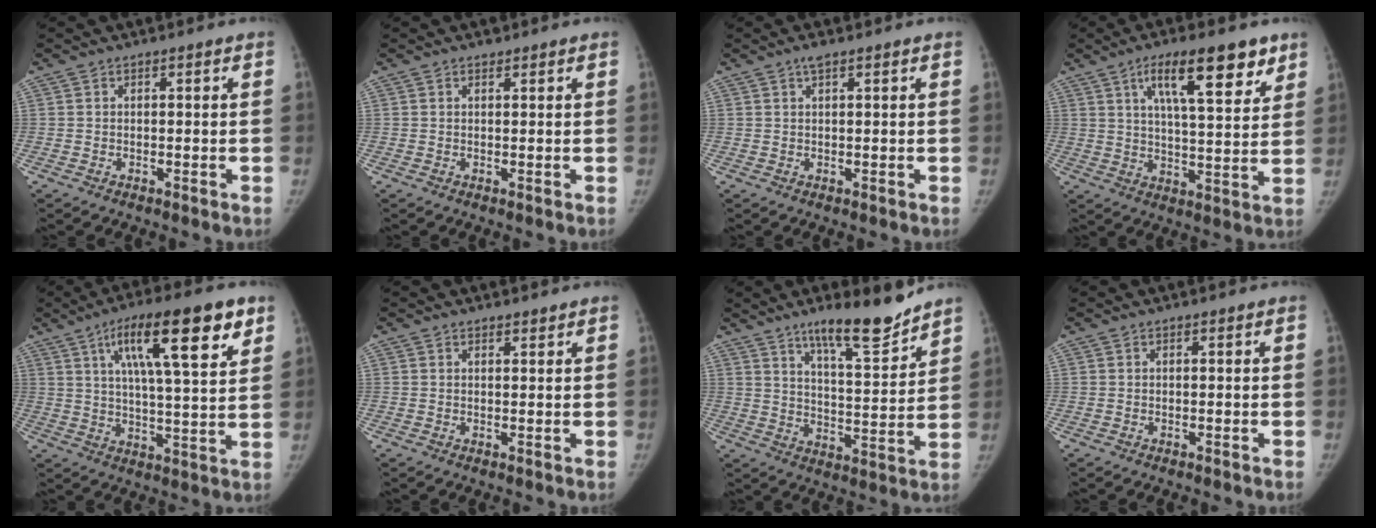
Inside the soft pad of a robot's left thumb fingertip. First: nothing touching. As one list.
[{"total": 0.8, "force": [0.6, 0.5, 0.1], "torque": [0.005, -0.004, 0.007]}, {"total": 1.5, "force": [1.0, 0.4, 1.0], "torque": [-0.013, 0.002, 0.016]}, {"total": 14.7, "force": [8.3, 4.5, 11.3], "torque": [-0.150, -0.031, 0.133]}, {"total": 18.4, "force": [9.2, 4.6, 15.3], "torque": [-0.218, -0.018, 0.145]}, {"total": 1.1, "force": [1.0, 0.4, 0.1], "torque": [0.009, -0.007, 0.014]}, {"total": 12.8, "force": [10.0, 2.3, 7.6], "torque": [-0.095, -0.072, 0.164]}, {"total": 0.0}]